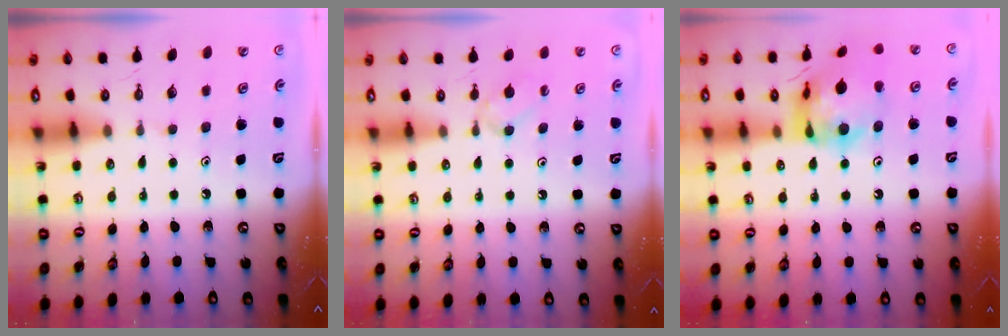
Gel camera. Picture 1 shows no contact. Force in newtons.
{"total": 4.6, "press": 4.5, "slide": 0.8}
{"total": 13.5, "press": 13.4, "slide": 1.6}